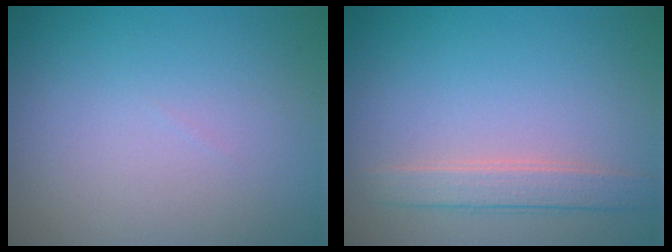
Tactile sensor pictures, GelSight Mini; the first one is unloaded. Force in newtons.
{"total": 2.3, "press": 2.3, "slide": 0.3}